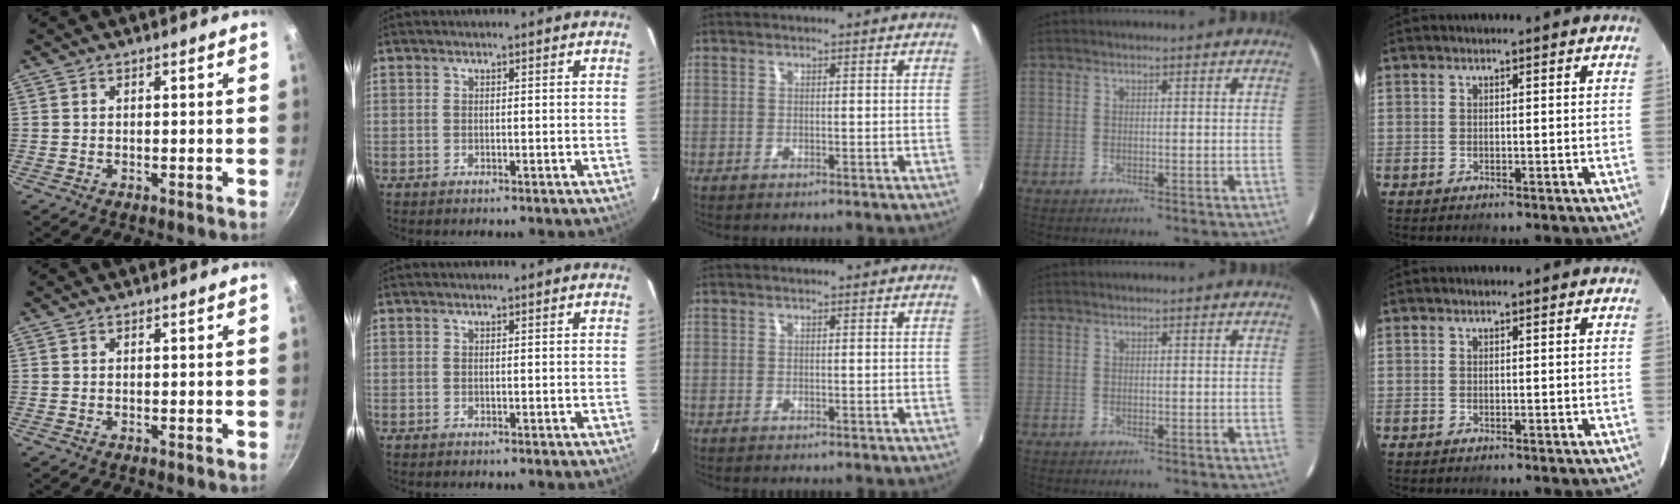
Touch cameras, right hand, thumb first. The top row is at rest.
{}